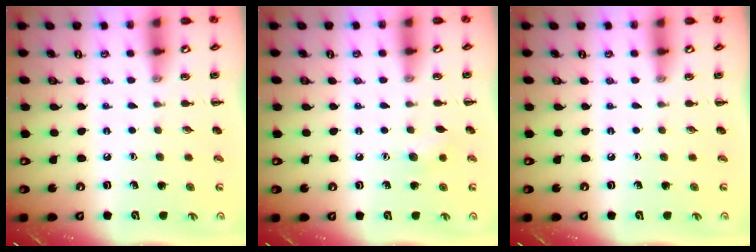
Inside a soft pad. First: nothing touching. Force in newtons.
{"total": 6.7, "press": 6.4, "slide": 1.7}
{"total": 0.0}